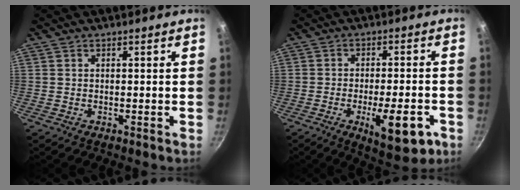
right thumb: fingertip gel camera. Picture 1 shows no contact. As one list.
[{"total": 12.6, "force": [-4.8, 4.6, 10.6], "torque": [-0.125, 0.015, -0.060]}]